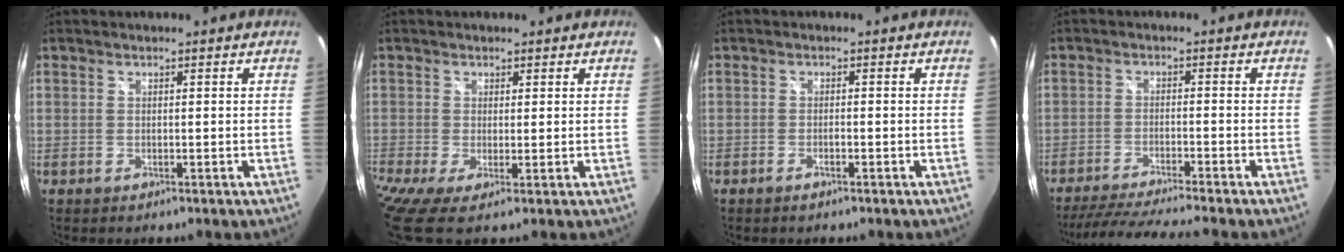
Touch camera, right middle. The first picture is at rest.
{"total": 5.9, "force": [-0.7, 1.1, 5.7], "torque": [-0.116, -0.020, -0.021]}
{"total": 1.2, "force": [-0.9, 0.3, 0.8], "torque": [-0.017, 0.000, -0.017]}
{"total": 11.1, "force": [-9.8, -0.6, 5.0], "torque": [-0.109, -0.017, -0.165]}